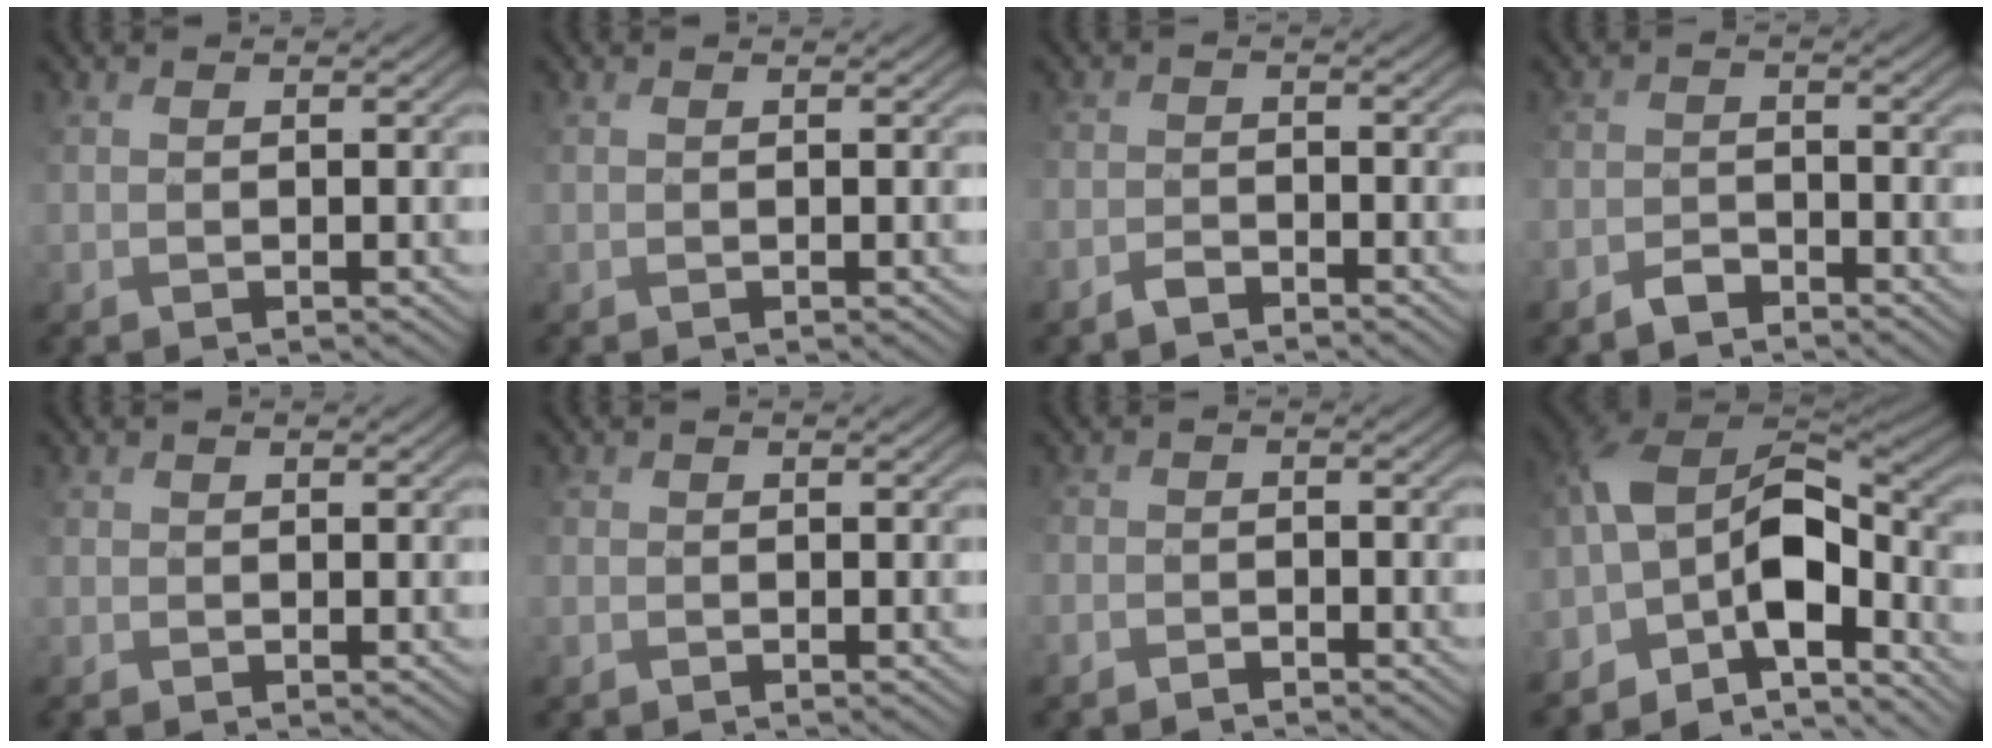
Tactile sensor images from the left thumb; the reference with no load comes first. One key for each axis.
{"total": 0.0}
{"total": 1.8, "fx": -1.7, "fy": 0.5, "fz": -0.1, "tx": 0.002, "ty": 0.000, "tz": -0.034}
{"total": 2.4, "fx": -2.2, "fy": 0.8, "fz": 0.1, "tx": 0.000, "ty": 0.001, "tz": -0.044}
{"total": 0.7, "fx": -0.6, "fy": 0.3, "fz": -0.1, "tx": 0.000, "ty": -0.006, "tz": -0.009}
{"total": 0.7, "fx": -0.5, "fy": 0.2, "fz": -0.5, "tx": 0.009, "ty": -0.005, "tz": -0.006}
{"total": 1.9, "fx": -1.8, "fy": 0.6, "fz": -0.3, "tx": 0.008, "ty": -0.003, "tz": -0.033}
{"total": 12.5, "fx": -5.9, "fy": 6.5, "fz": 8.9, "tx": -0.194, "ty": -0.001, "tz": -0.101}